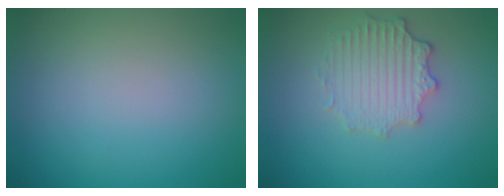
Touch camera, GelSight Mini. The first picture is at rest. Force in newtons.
{"total": 3.5, "press": 2.8, "slide": 2.0}